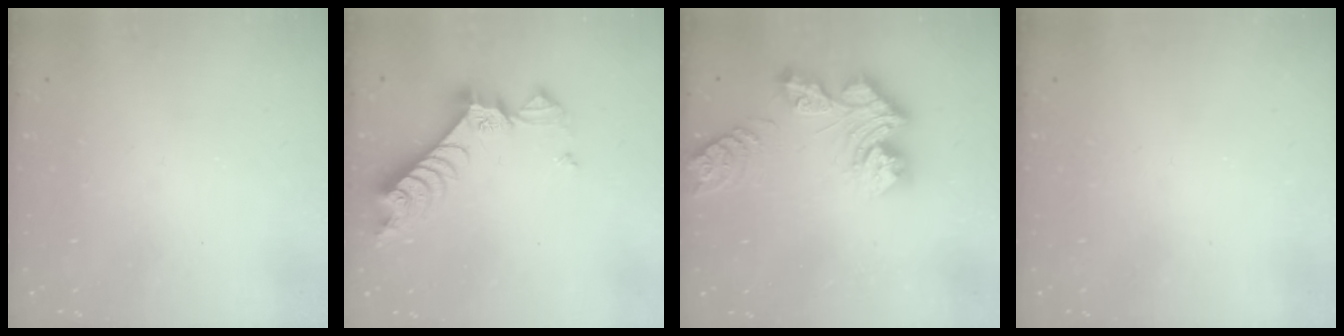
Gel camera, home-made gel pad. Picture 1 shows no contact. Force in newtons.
{"total": 8.4, "press": 8.4, "slide": 1.0}
{"total": 13.6, "press": 13.6, "slide": 1.3}
{"total": 0.0}